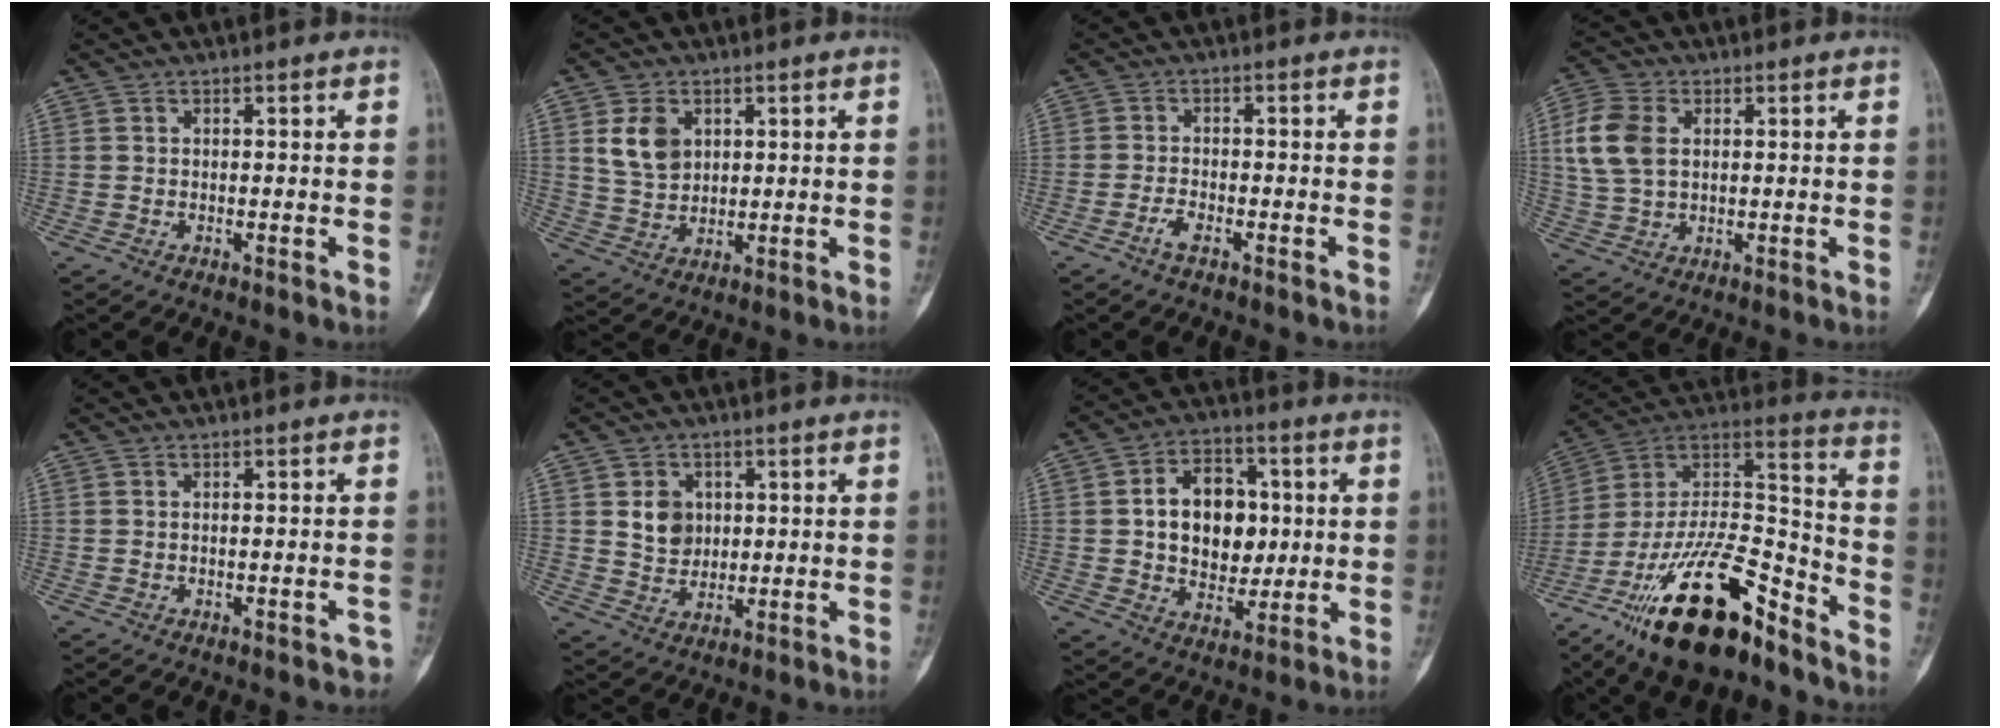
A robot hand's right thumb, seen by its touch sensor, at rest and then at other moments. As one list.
[{"total": 6.8, "force": [2.4, 4.9, 4.1], "torque": [-0.057, -0.013, 0.053]}, {"total": 2.5, "force": [-1.6, 0.7, 1.7], "torque": [-0.043, 0.011, -0.034]}, {"total": 9.5, "force": [1.9, 6.5, 6.8], "torque": [-0.144, 0.005, 0.039]}, {"total": 2.3, "force": [-1.8, 1.0, 1.0], "torque": [-0.013, 0.012, -0.016]}, {"total": 6.2, "force": [1.5, 5.2, 3.1], "torque": [-0.027, -0.009, 0.031]}, {"total": 14.7, "force": [1.5, 10.6, 10.0], "torque": [-0.104, 0.007, 0.028]}, {"total": 25.9, "force": [-17.0, 9.4, 17.1], "torque": [-0.309, 0.084, -0.295]}]